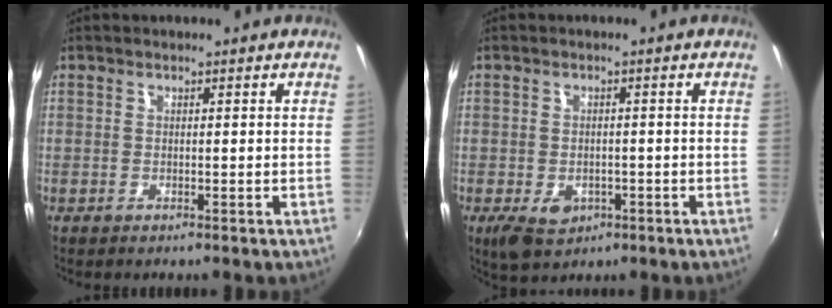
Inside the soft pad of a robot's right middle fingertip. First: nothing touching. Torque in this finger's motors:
{"motor_torque": [0.55, -0.50, 0.25, 0.08]}